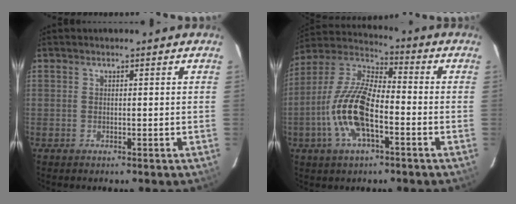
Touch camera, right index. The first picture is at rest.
{"total": 14.9, "force": [-4.7, 5.9, 12.9], "torque": [-0.270, 0.001, -0.095]}